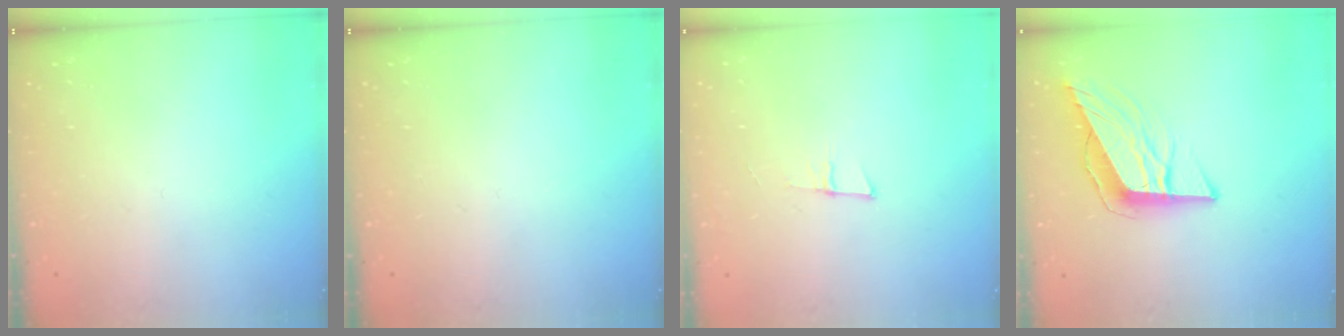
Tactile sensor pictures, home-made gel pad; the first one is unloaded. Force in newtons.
{"total": 0.0}
{"total": 5.4, "press": 4.6, "slide": 2.7}
{"total": 11.2, "press": 10.6, "slide": 3.7}